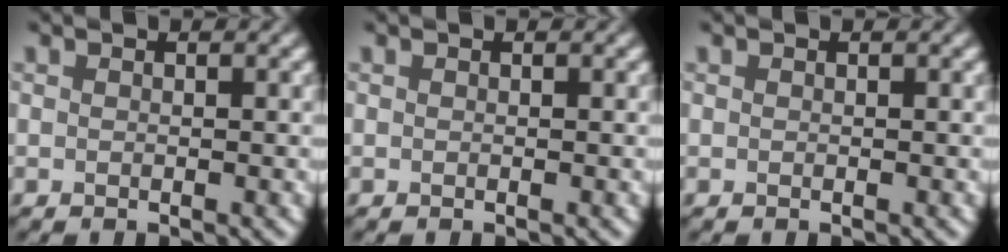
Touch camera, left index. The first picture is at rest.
{"total": 0.0}
{"total": 0.0}